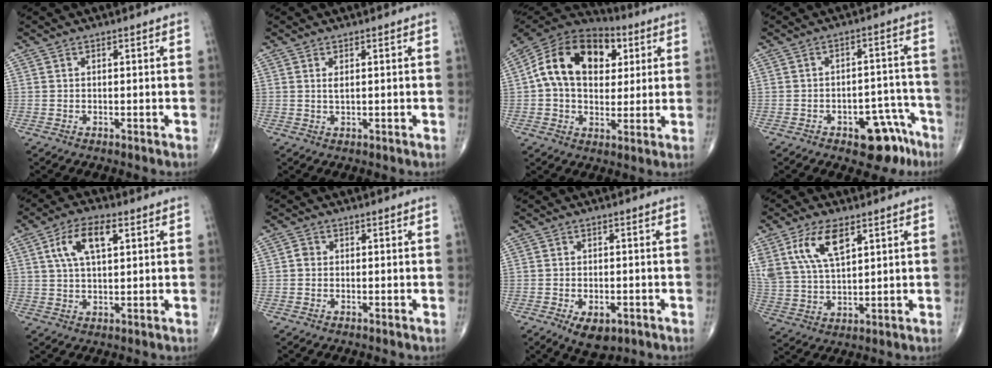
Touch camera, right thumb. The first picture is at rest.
{"total": 1.4, "force": [0.5, 0.5, 1.2], "torque": [-0.025, -0.004, 0.012]}
{"total": 19.3, "force": [4.6, 13.1, 13.5], "torque": [-0.209, 0.013, 0.067]}
{"total": 9.6, "force": [-5.6, 5.0, 5.9], "torque": [-0.041, 0.052, -0.067]}
{"total": 8.8, "force": [3.1, 4.0, 7.2], "torque": [-0.134, 0.005, 0.055]}
{"total": 1.3, "force": [-0.1, 1.1, 0.6], "torque": [-0.005, 0.003, -0.006]}
{"total": 5.9, "force": [-2.8, 3.3, 4.1], "torque": [-0.062, 0.005, -0.033]}
{"total": 11.5, "force": [5.7, 5.3, 8.5], "torque": [-0.167, -0.013, 0.116]}